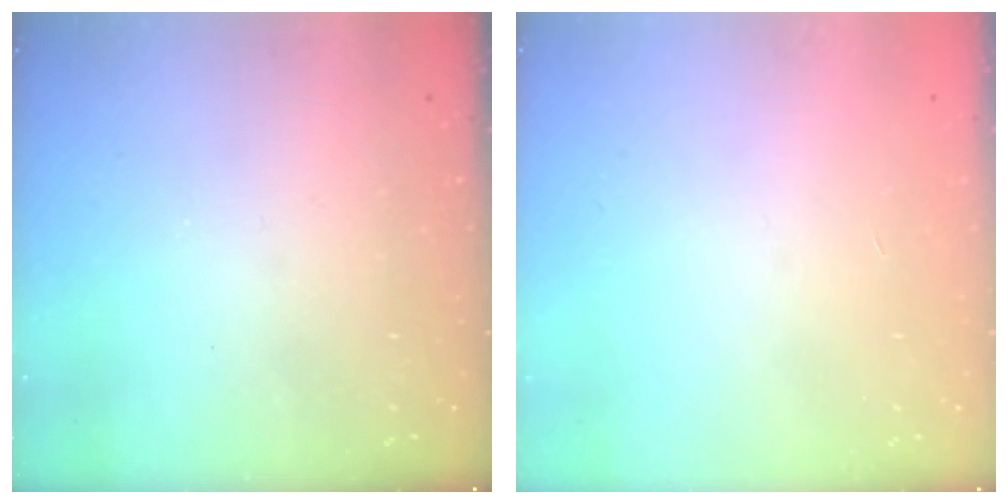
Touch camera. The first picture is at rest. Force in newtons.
{"total": 0.0}